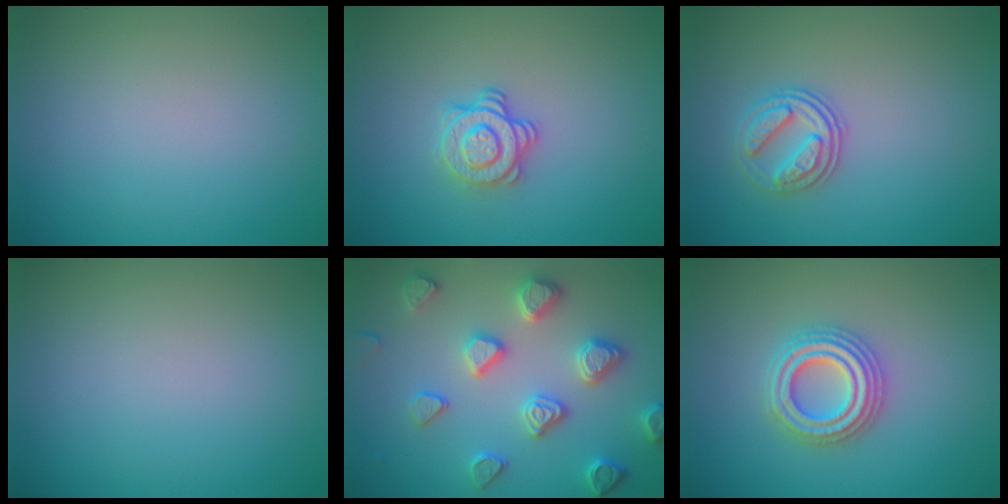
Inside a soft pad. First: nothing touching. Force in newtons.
{"total": 2.9, "press": 2.5, "slide": 1.4}
{"total": 2.8, "press": 2.6, "slide": 1.2}
{"total": 0.0}
{"total": 4.6, "press": 4.4, "slide": 1.3}
{"total": 4.4, "press": 4.3, "slide": 0.8}